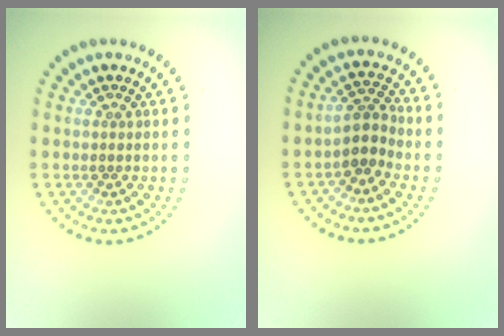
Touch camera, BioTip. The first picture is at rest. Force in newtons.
{"total": 2.5, "press": 2.1, "slide": 1.4}